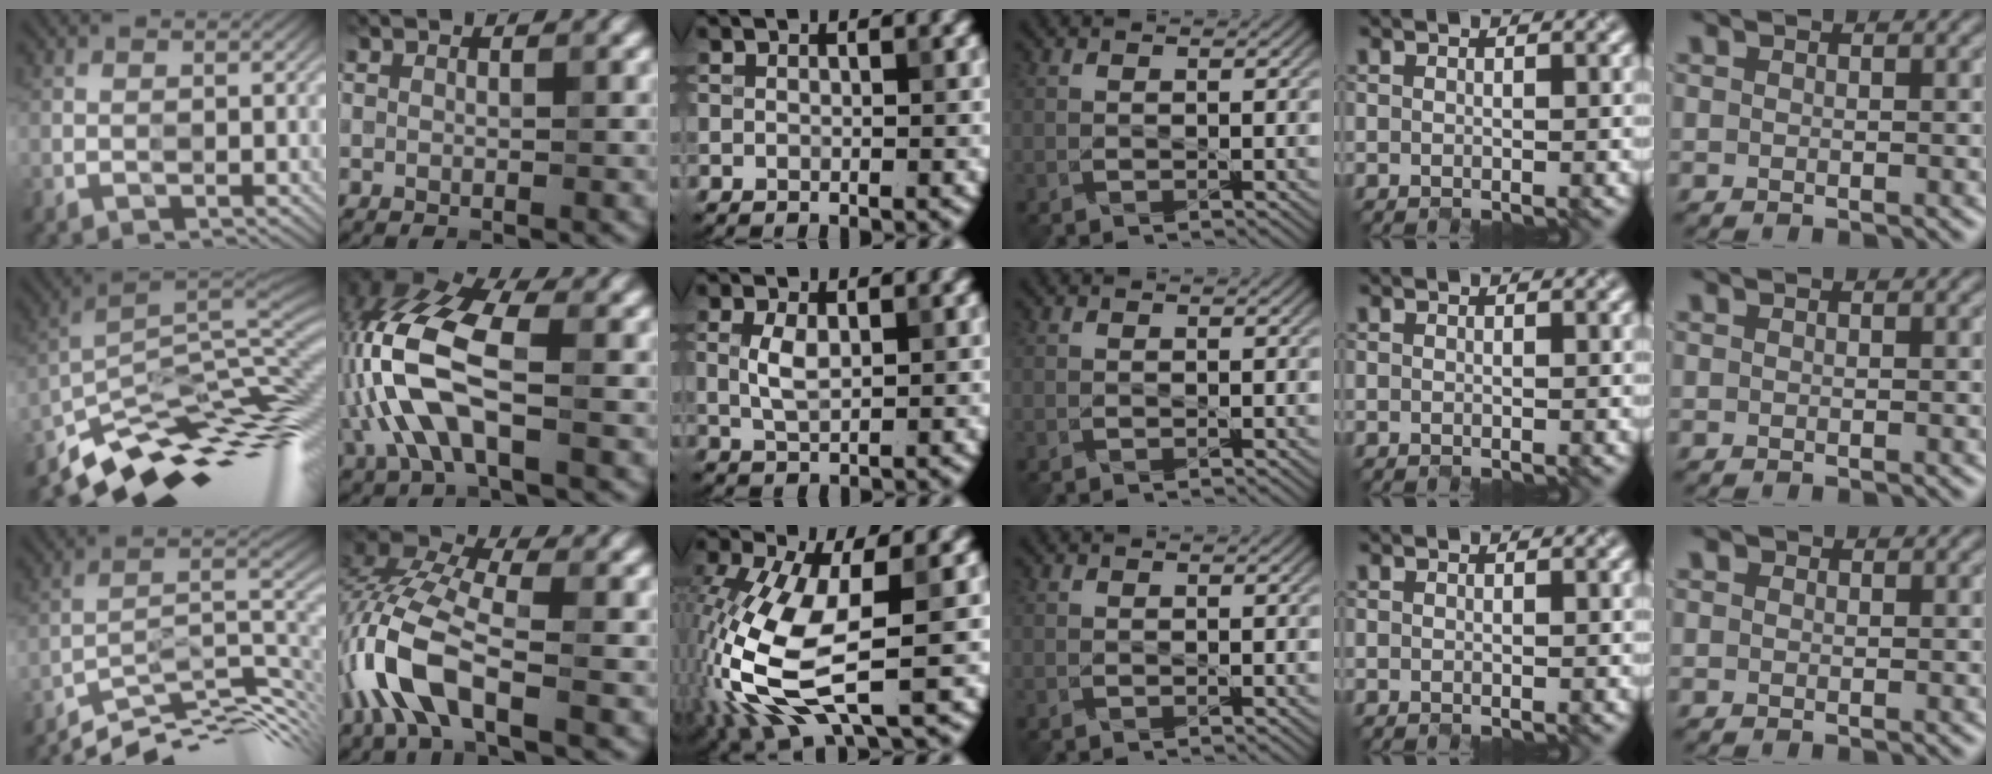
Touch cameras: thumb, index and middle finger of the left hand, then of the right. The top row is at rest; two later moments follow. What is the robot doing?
{"motion": "open", "object": "laptop"}